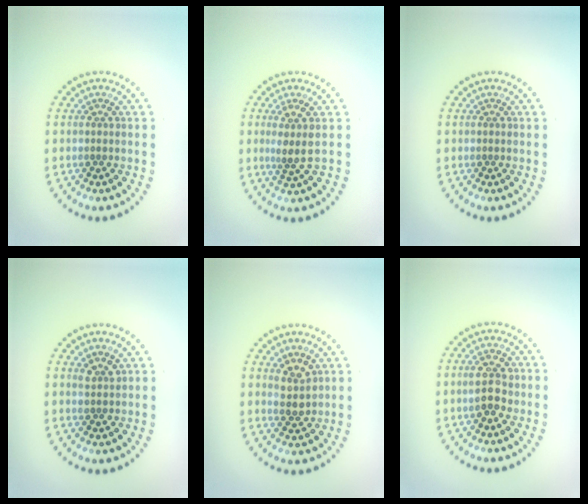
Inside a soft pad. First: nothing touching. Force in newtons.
{"total": 2.3, "press": 1.6, "slide": 1.7}
{"total": 0.0}
{"total": 1.1, "press": 1.1, "slide": 0.4}
{"total": 2.4, "press": 2.2, "slide": 0.8}
{"total": 2.8, "press": 2.8, "slide": 0.1}